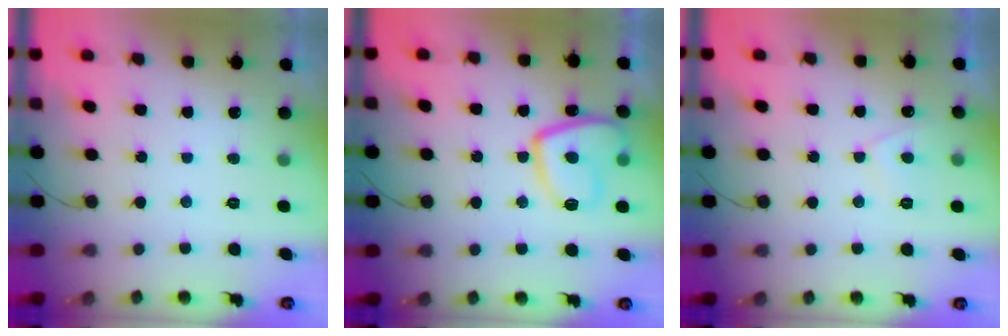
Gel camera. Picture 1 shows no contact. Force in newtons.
{"total": 12.6, "press": 12.5, "slide": 1.4}
{"total": 3.0, "press": 3.0, "slide": 0.4}